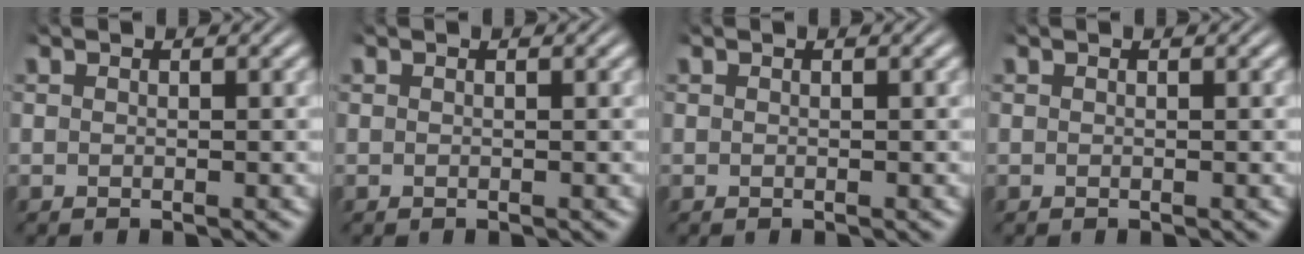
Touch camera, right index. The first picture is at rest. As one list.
[{"total": 0.0}, {"total": 0.0}, {"total": 0.0}]